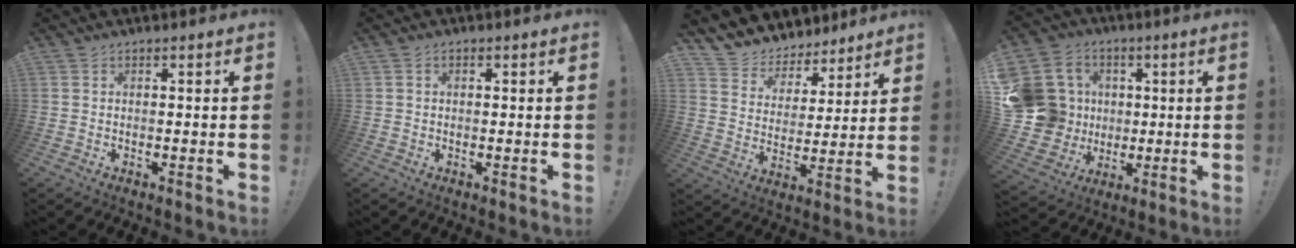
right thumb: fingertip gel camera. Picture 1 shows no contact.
{"total": 0.8, "force": [0.1, 0.5, 0.6], "torque": [-0.004, -0.001, -0.001]}
{"total": 8.0, "force": [6.4, 4.8, 0.5], "torque": [-0.018, -0.065, 0.123]}
{"total": 18.6, "force": [1.3, 16.9, 7.6], "torque": [-0.138, 0.010, 0.056]}